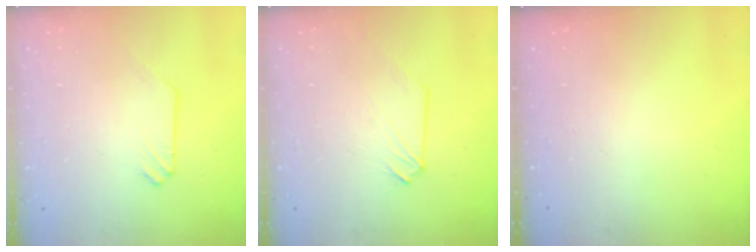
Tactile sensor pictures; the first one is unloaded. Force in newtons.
{"total": 0.0}
{"total": 0.0}